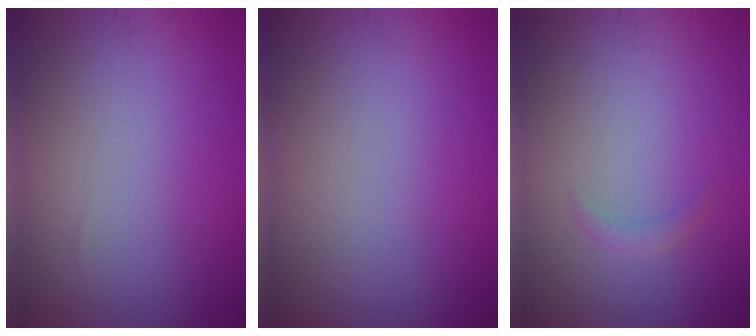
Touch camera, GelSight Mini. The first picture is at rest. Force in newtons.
{"total": 0.0}
{"total": 1.0, "press": 1.0, "slide": 0.1}